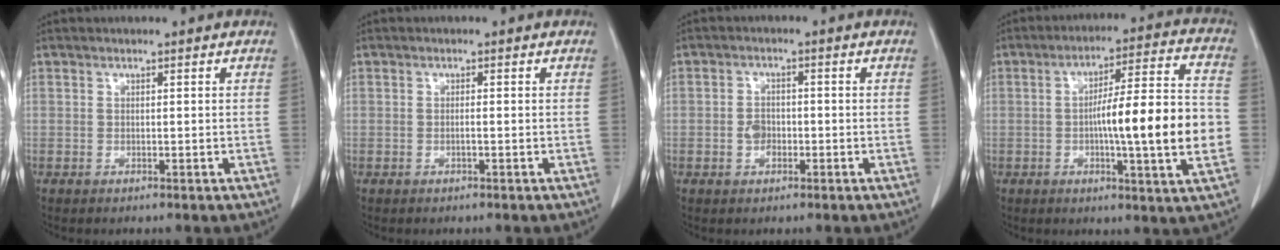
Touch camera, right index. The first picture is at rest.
{"total": 0.7, "force": [-0.1, 0.0, 0.7], "torque": [-0.009, 0.003, -0.001]}
{"total": 2.6, "force": [-0.7, 1.8, 1.7], "torque": [-0.026, 0.007, -0.012]}
{"total": 15.9, "force": [-2.2, 0.6, 15.7], "torque": [-0.239, 0.009, -0.037]}